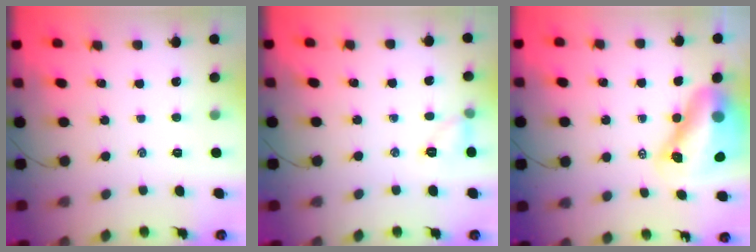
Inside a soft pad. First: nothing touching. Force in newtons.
{"total": 5.9, "press": 5.9, "slide": 0.8}
{"total": 14.2, "press": 13.7, "slide": 3.9}